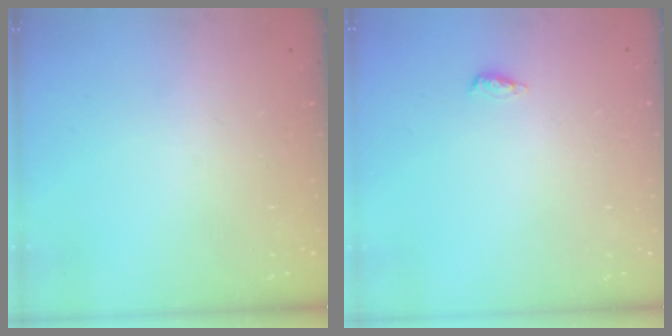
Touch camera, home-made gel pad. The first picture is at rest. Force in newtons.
{"total": 4.9, "press": 4.4, "slide": 2.0}